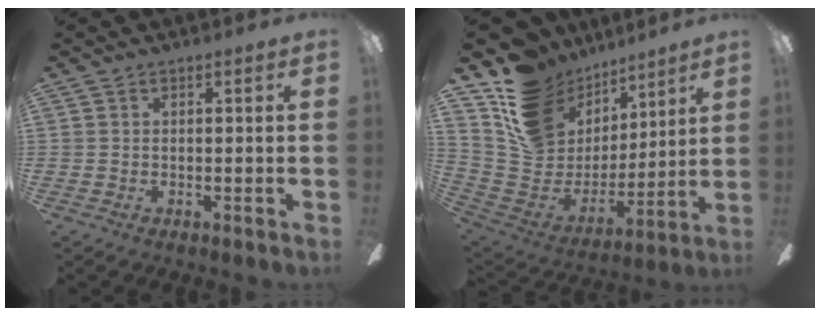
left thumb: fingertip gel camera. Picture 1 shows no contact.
{"total": 17.6, "force": [9.9, 13.2, 6.3], "torque": [-0.133, -0.059, 0.204]}